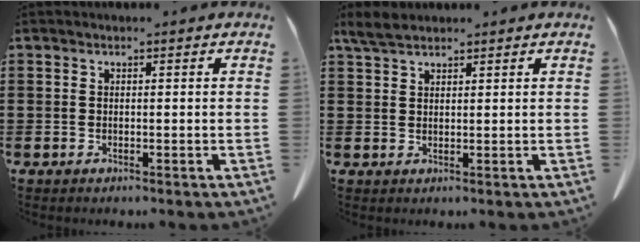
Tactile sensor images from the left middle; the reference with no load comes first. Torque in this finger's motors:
{"motor_torque": [0.08, -0.01, 0.02, 0.01]}